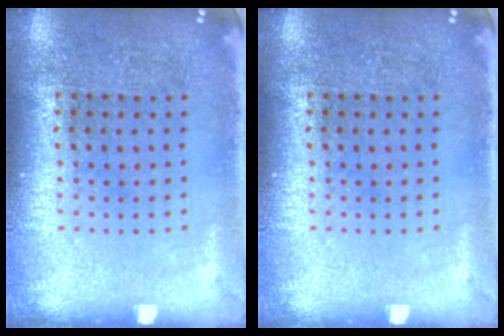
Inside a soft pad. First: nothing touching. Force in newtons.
{"total": 0.0}